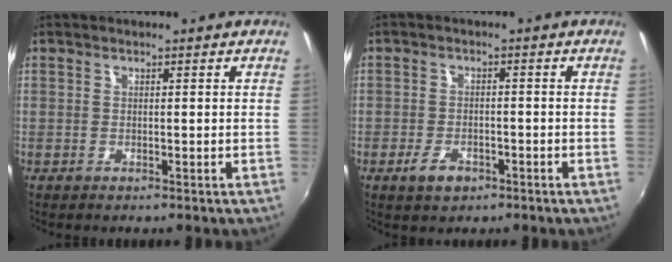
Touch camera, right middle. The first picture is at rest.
{"total": 4.1, "force": [-2.4, 2.3, 2.4], "torque": [-0.056, -0.003, -0.042]}